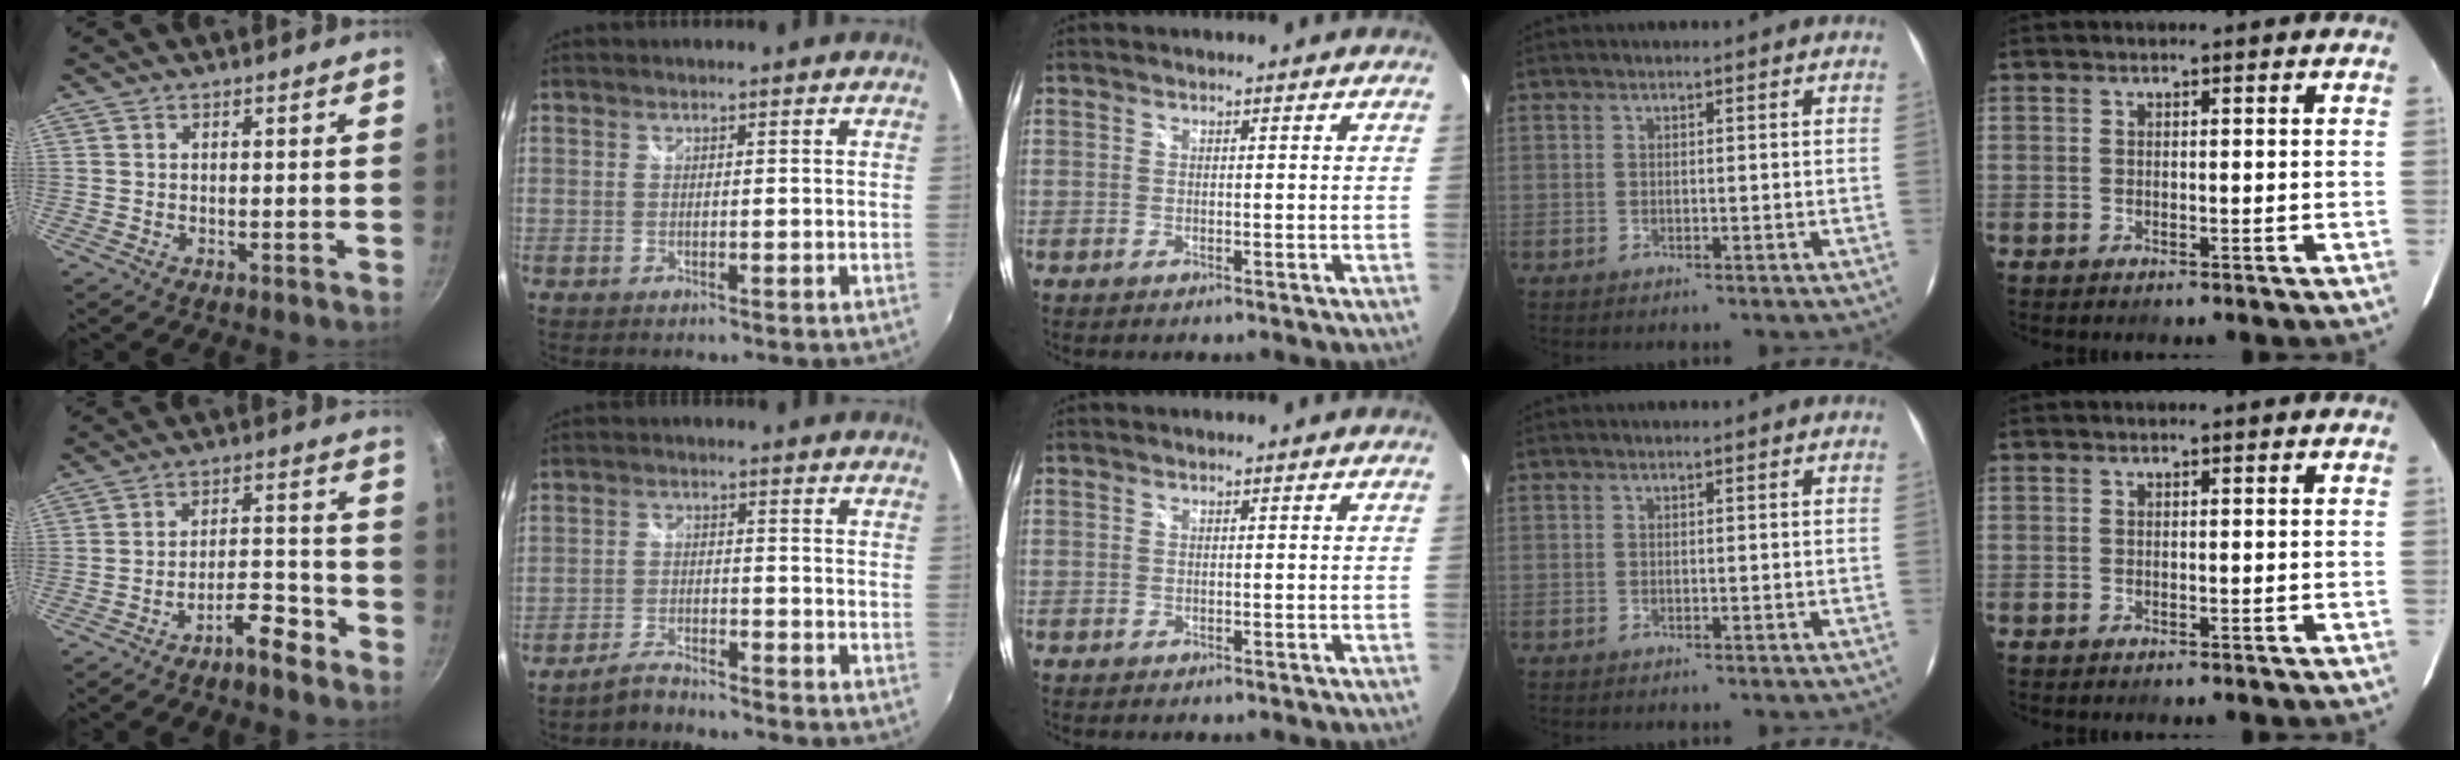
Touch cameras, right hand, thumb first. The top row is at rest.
{"thumb": {"total": 7.0, "force": [-5.1, 2.2, 4.3], "torque": [-0.053, 0.052, -0.081]}, "index": {"total": 4.2, "force": [-4.0, 0.6, 1.1], "torque": [-0.040, 0.001, -0.074]}}